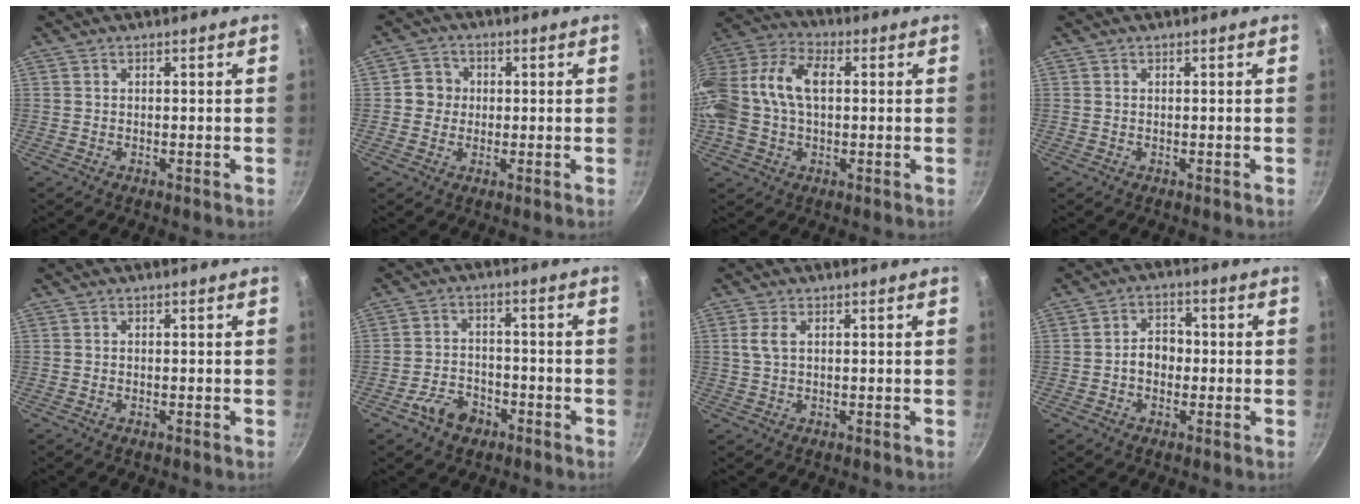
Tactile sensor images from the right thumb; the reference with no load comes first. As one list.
[{"total": 4.5, "force": [0.2, 4.3, 1.4], "torque": [0.003, 0.008, -0.003]}, {"total": 18.9, "force": [2.1, 11.8, 14.7], "torque": [-0.340, 0.034, 0.037]}, {"total": 0.0}, {"total": 0.0}, {"total": 6.5, "force": [-3.8, 4.3, 3.1], "torque": [-0.039, 0.030, -0.064]}, {"total": 2.6, "force": [0.7, 1.3, 2.1], "torque": [-0.057, 0.008, 0.017]}, {"total": 5.1, "force": [-0.7, 3.8, 3.3], "torque": [-0.036, 0.019, -0.021]}]